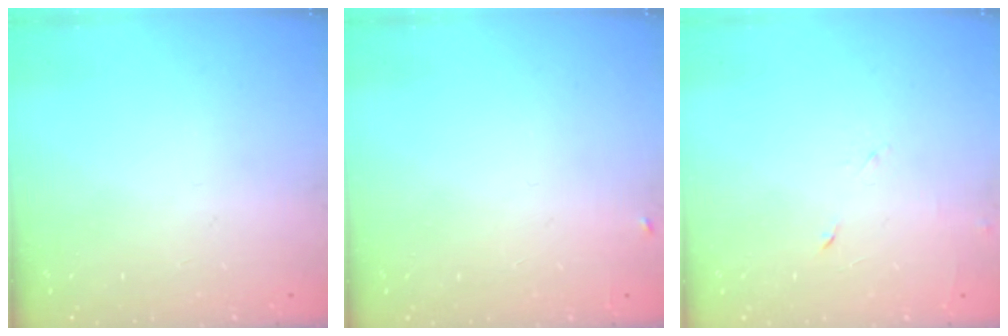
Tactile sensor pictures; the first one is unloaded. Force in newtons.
{"total": 3.9, "press": 3.9, "slide": 0.5}
{"total": 3.9, "press": 3.8, "slide": 0.8}